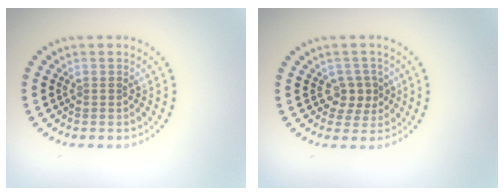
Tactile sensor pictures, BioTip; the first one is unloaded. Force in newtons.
{"total": 2.2, "press": 2.0, "slide": 1.1}